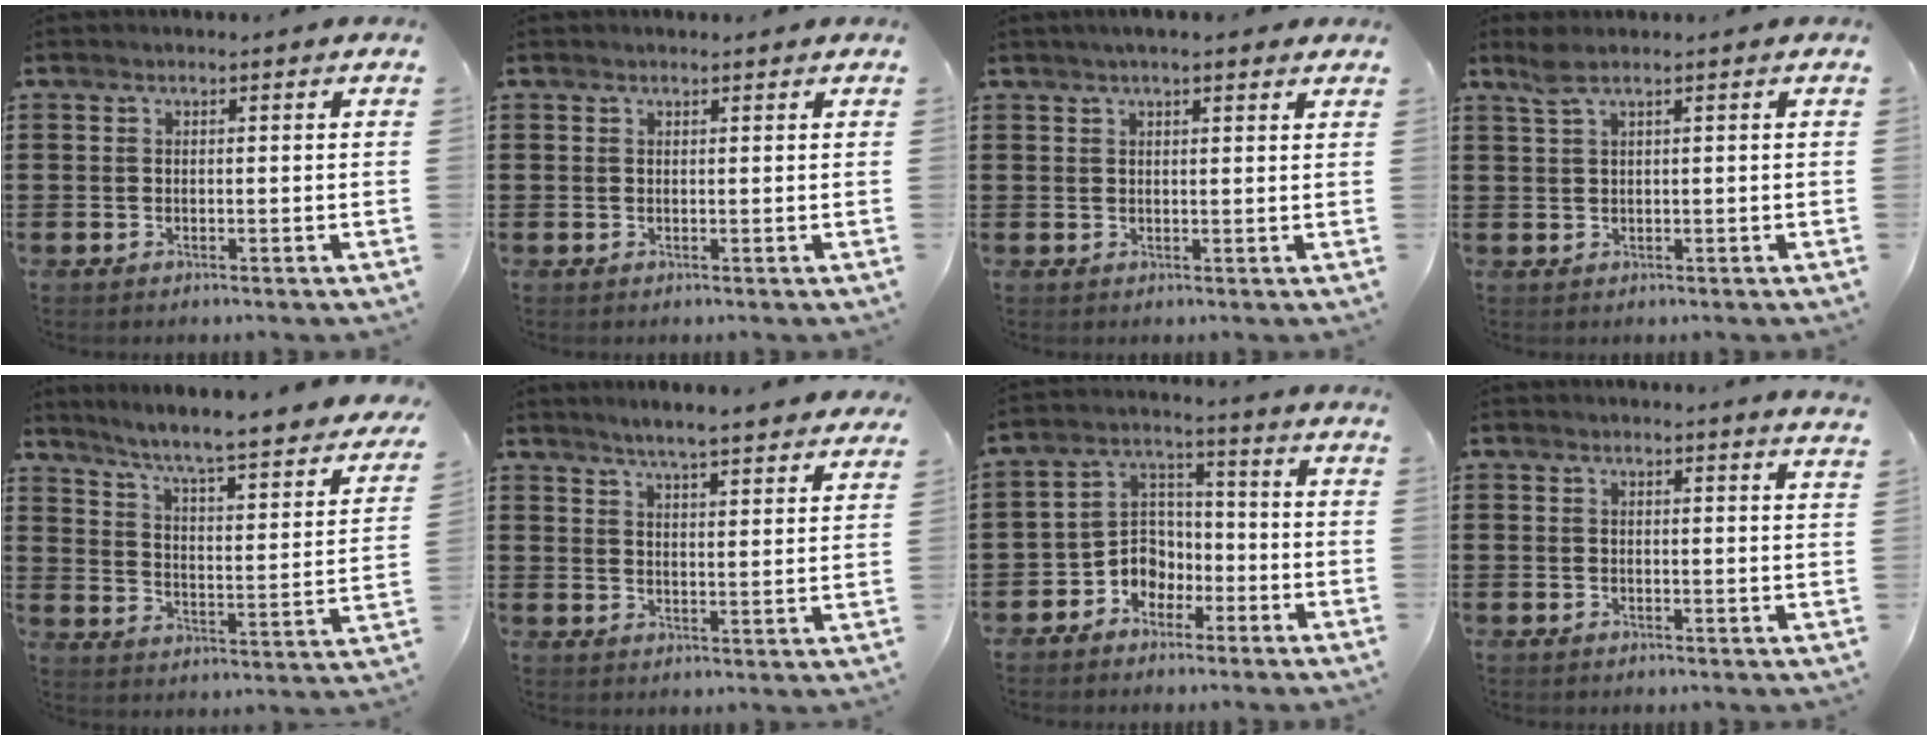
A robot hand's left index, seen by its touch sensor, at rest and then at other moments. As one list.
[{"total": 0.6, "force": [0.5, 0.1, 0.1], "torque": [-0.004, 0.001, 0.010]}, {"total": 2.6, "force": [2.1, 0.4, 1.5], "torque": [-0.033, 0.008, 0.038]}, {"total": 2.0, "force": [1.1, 0.2, 1.6], "torque": [-0.035, -0.001, 0.021]}, {"total": 5.0, "force": [4.2, -0.7, 2.7], "torque": [-0.072, -0.048, 0.057]}, {"total": 4.3, "force": [4.2, -0.3, 1.0], "torque": [-0.036, -0.020, 0.072]}, {"total": 5.5, "force": [-3.1, 4.5, 1.0], "torque": [-0.039, 0.006, -0.065]}, {"total": 1.5, "force": [1.3, -0.3, 0.7], "torque": [-0.014, -0.003, 0.025]}]